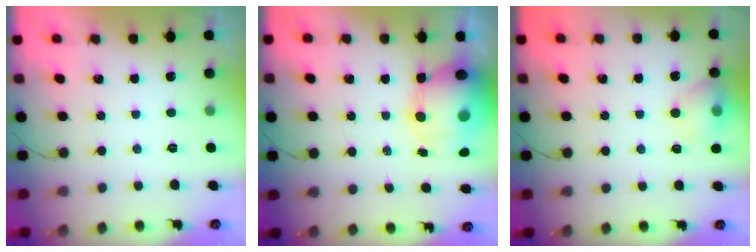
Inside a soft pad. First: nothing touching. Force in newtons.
{"total": 11.9, "press": 11.4, "slide": 3.4}
{"total": 9.2, "press": 9.1, "slide": 1.2}